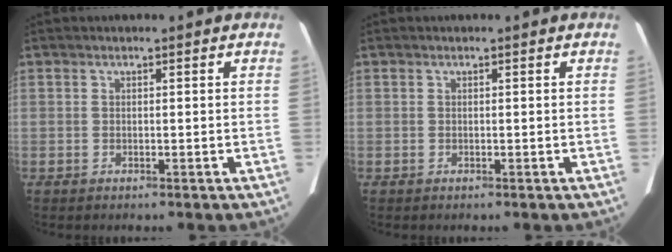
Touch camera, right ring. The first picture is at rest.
{"total": 0.0}